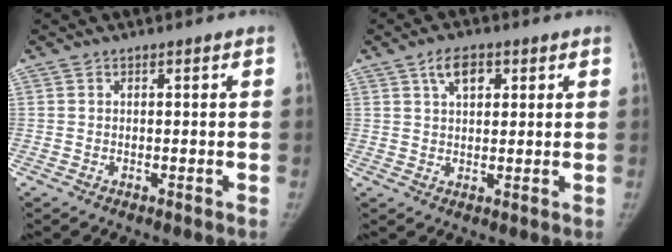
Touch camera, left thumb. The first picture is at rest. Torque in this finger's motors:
{"motor_torque": [0.17, 0.01, 0.82, -0.47, 0.19]}